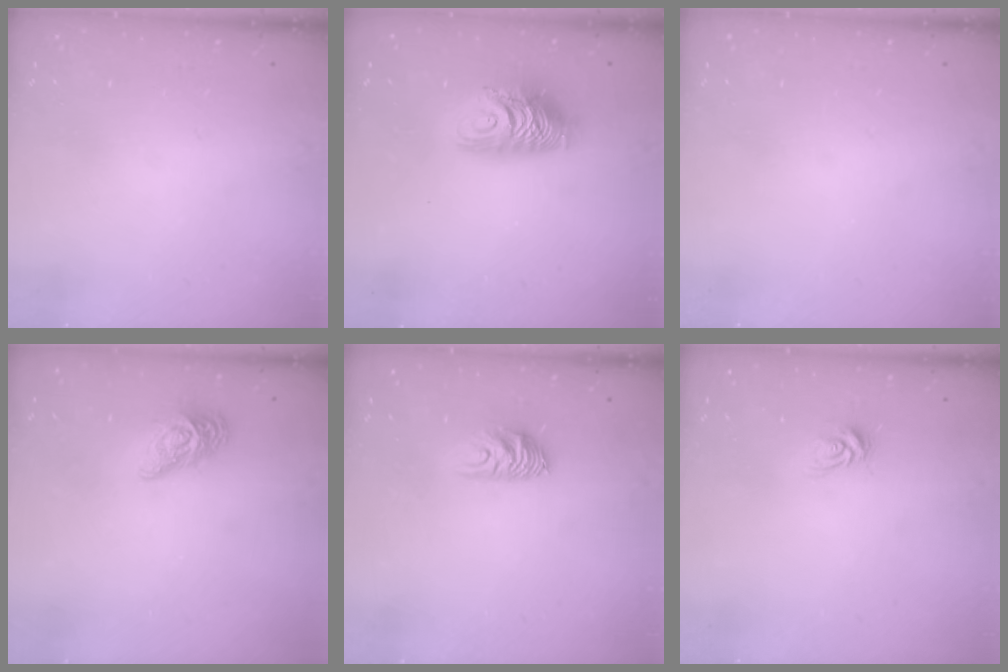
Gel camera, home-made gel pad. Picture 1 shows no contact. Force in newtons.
{"total": 10.7, "press": 10.7, "slide": 0.9}
{"total": 0.0}
{"total": 10.8, "press": 10.8, "slide": 0.5}
{"total": 7.5, "press": 7.4, "slide": 0.8}
{"total": 6.7, "press": 6.7, "slide": 0.4}